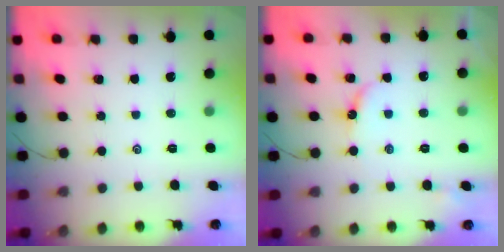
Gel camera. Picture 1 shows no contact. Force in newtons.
{"total": 5.6, "press": 5.6, "slide": 0.5}